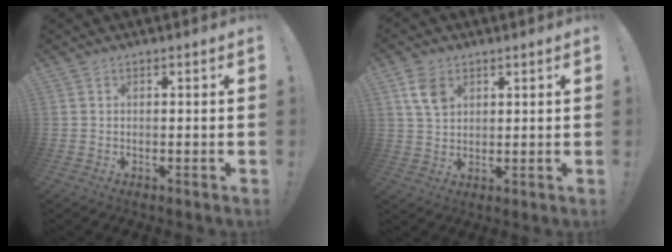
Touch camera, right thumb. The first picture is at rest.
{"total": 6.7, "force": [3.0, 4.6, 3.8], "torque": [-0.064, -0.005, 0.060]}